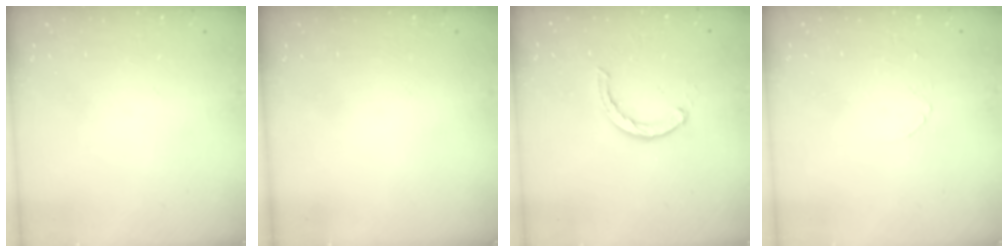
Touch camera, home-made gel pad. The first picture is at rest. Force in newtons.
{"total": 0.0}
{"total": 2.3, "press": 2.3, "slide": 0.3}
{"total": 1.3, "press": 1.3, "slide": 0.1}